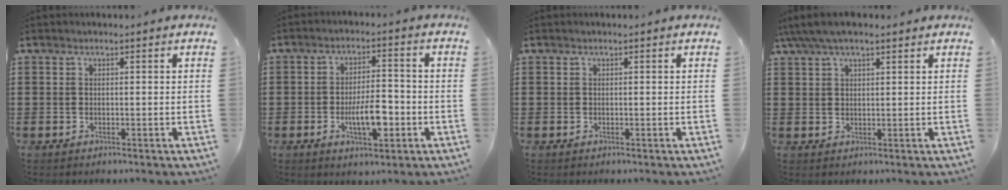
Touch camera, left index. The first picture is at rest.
{"total": 7.0, "force": [-2.1, 2.7, 6.1], "torque": [-0.113, -0.003, -0.042]}
{"total": 0.0}
{"total": 4.5, "force": [3.3, 1.3, 2.8], "torque": [-0.062, 0.003, 0.060]}